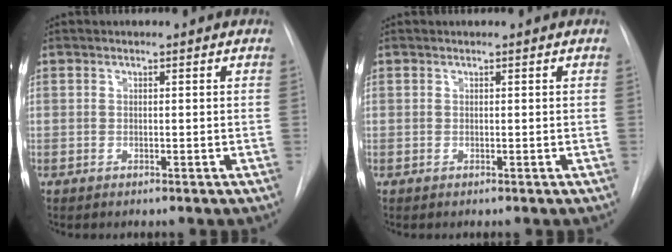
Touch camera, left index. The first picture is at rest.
{"total": 0.0}